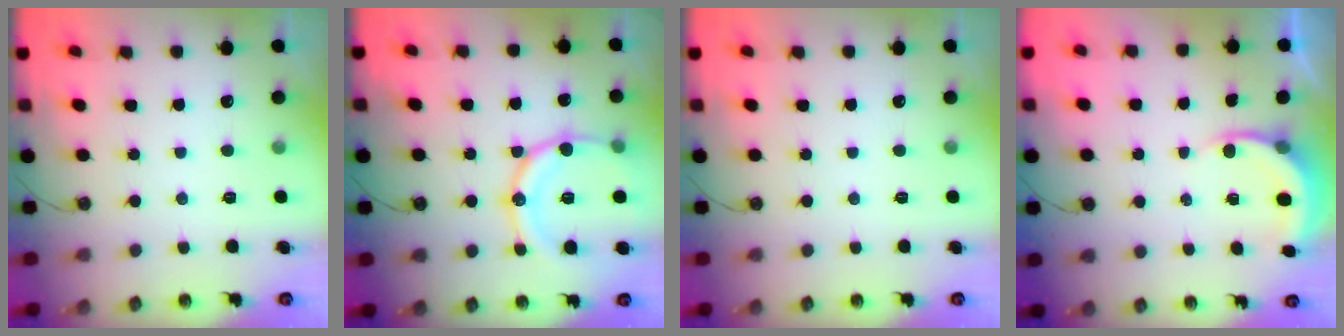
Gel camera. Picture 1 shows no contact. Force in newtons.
{"total": 17.7, "press": 17.4, "slide": 3.3}
{"total": 0.0}
{"total": 5.6, "press": 5.6, "slide": 0.5}